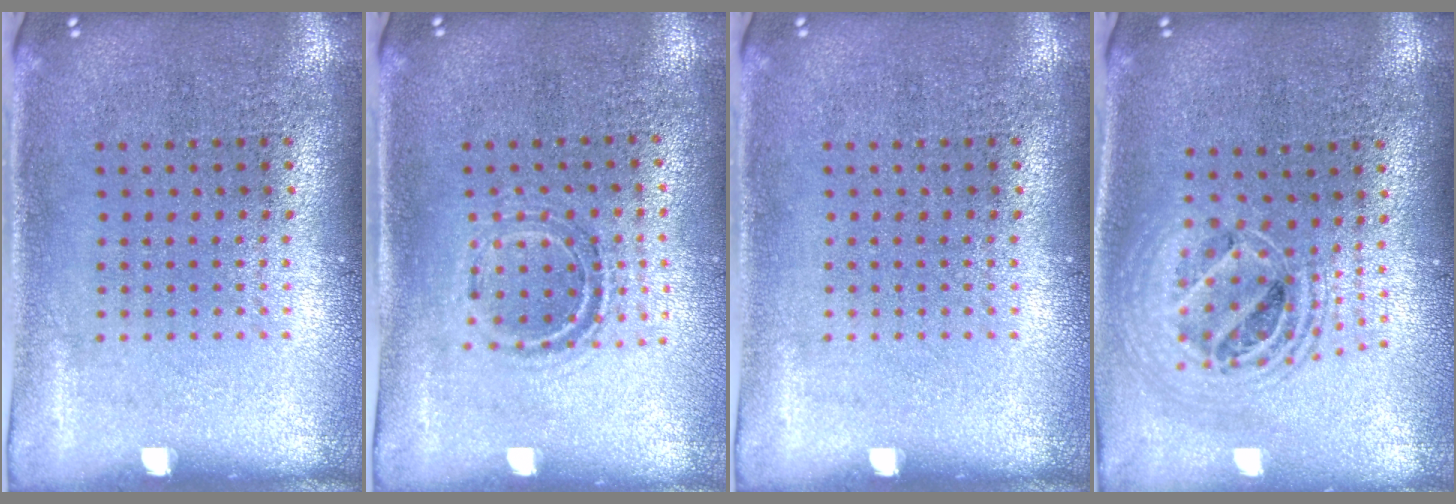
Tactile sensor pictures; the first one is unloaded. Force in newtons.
{"total": 1.0, "press": 0.9, "slide": 0.3}
{"total": 0.0}
{"total": 2.0, "press": 1.6, "slide": 1.2}